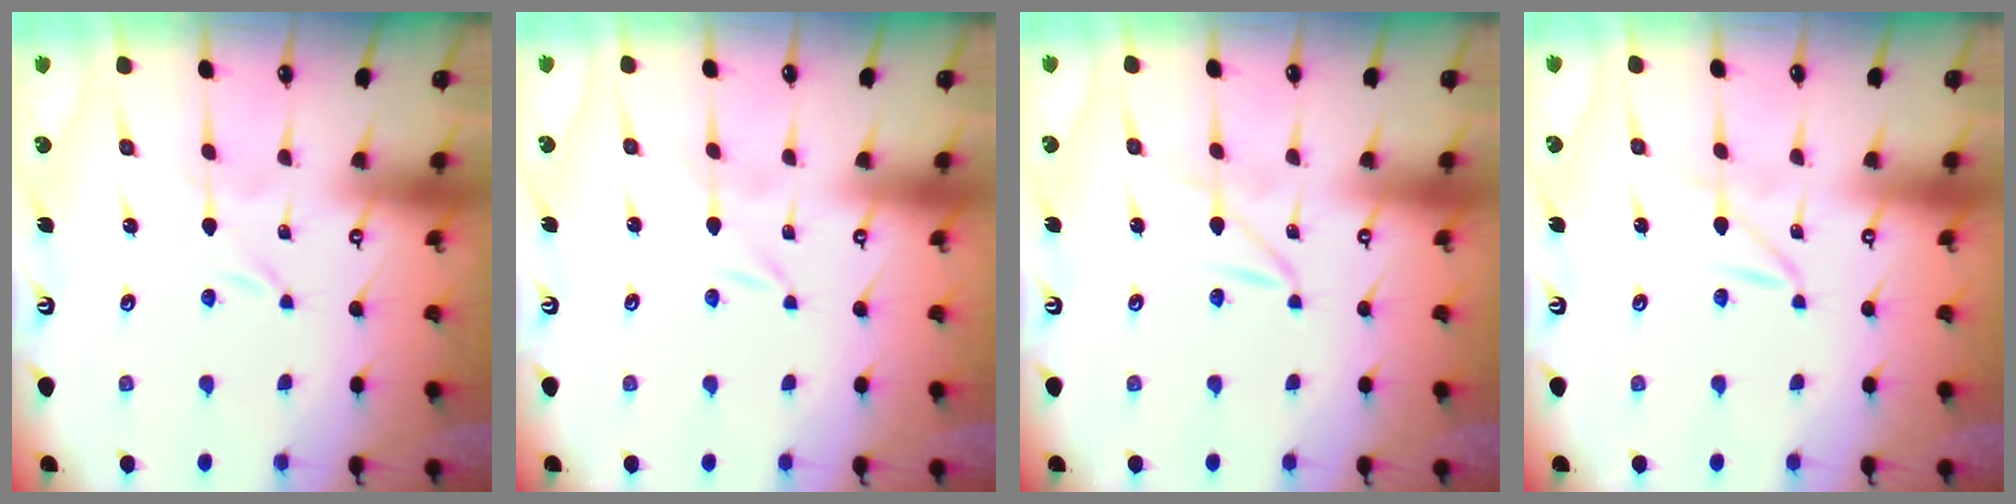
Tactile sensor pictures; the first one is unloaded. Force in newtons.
{"total": 0.0}
{"total": 1.9, "press": 1.9, "slide": 0.2}
{"total": 1.9, "press": 1.9, "slide": 0.2}